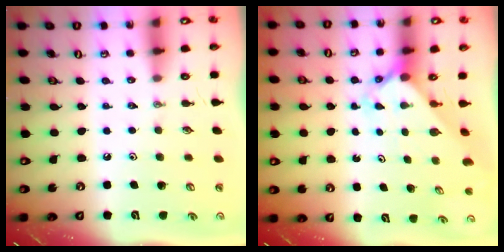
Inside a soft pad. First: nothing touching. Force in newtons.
{"total": 2.3, "press": 2.3, "slide": 0.2}